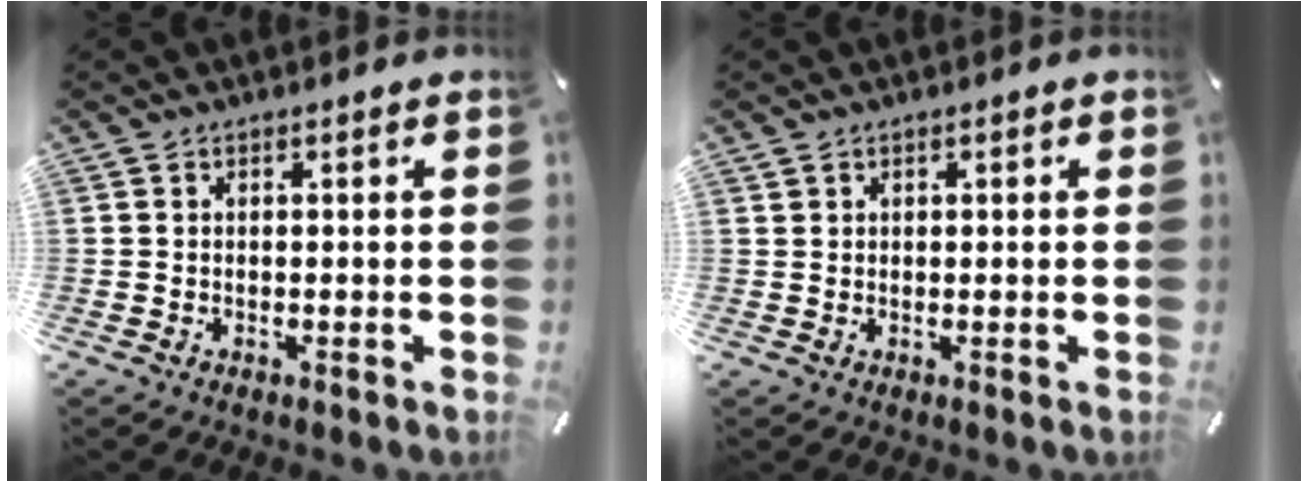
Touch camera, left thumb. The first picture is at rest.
{"total": 0.8, "force": [0.3, 0.7, 0.1], "torque": [-0.002, 0.003, 0.006]}